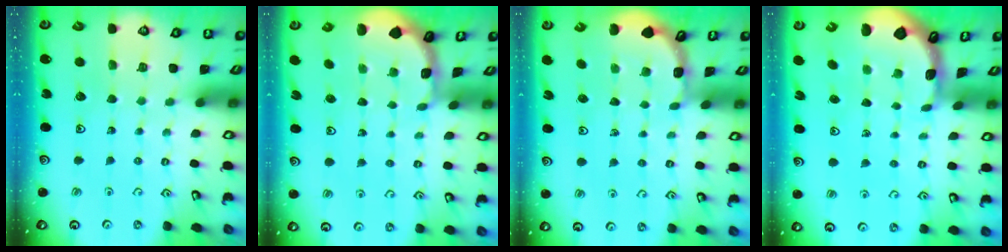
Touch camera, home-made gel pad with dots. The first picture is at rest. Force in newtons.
{"total": 1.3, "press": 1.2, "slide": 0.1}
{"total": 1.6, "press": 1.6, "slide": 0.1}
{"total": 1.0, "press": 1.0, "slide": 0.1}